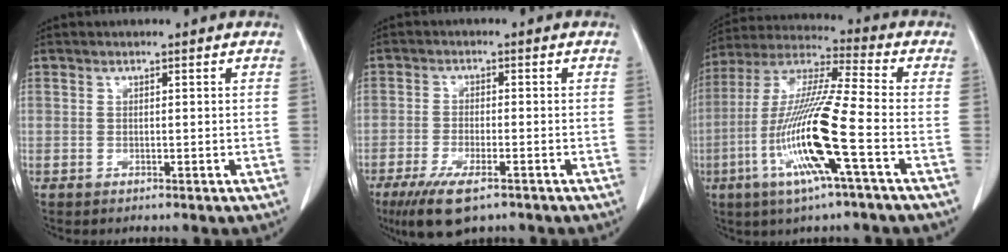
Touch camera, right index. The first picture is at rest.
{"total": 7.9, "force": [-5.1, 2.2, 5.6], "torque": [-0.103, -0.016, -0.084]}
{"total": 16.1, "force": [-5.3, -0.2, 15.2], "torque": [-0.315, -0.013, -0.110]}